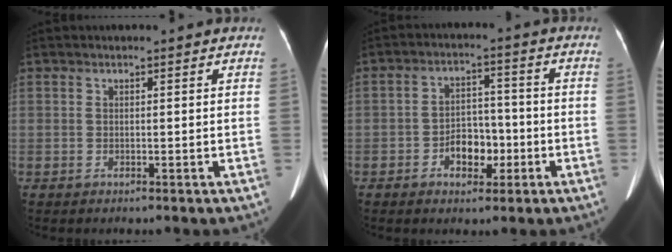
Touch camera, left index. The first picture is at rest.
{"total": 5.7, "force": [-2.7, 3.4, 3.6], "torque": [-0.056, 0.006, -0.038]}